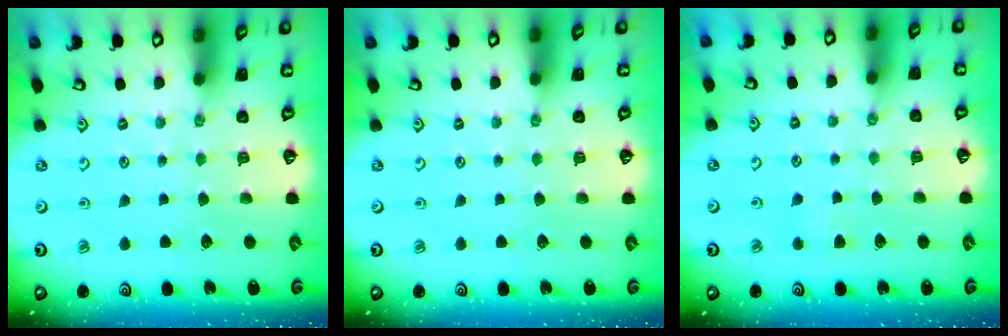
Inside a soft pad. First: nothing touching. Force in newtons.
{"total": 0.0}
{"total": 2.9, "press": 2.9, "slide": 0.4}